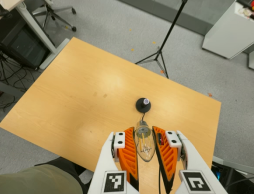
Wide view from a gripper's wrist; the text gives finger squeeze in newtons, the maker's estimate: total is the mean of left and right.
{"total": 20.4, "left": 23.0, "right": 17.8}